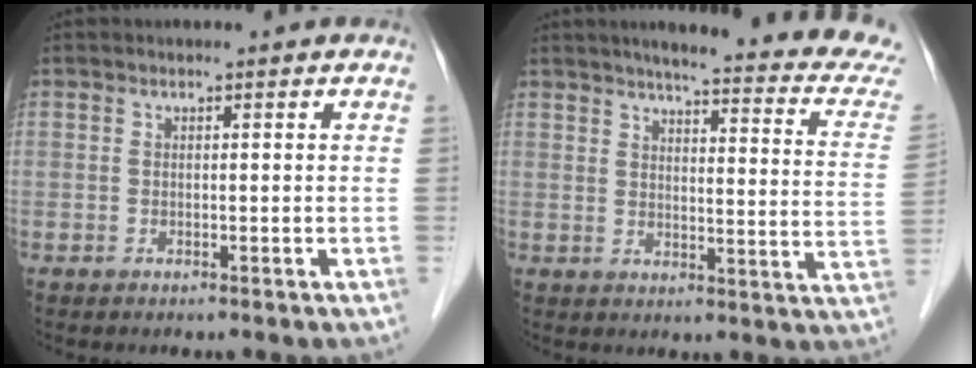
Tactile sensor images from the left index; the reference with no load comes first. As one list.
[{"total": 20.5, "force": [18.1, 0.7, 9.5], "torque": [-0.115, -0.054, 0.199]}]